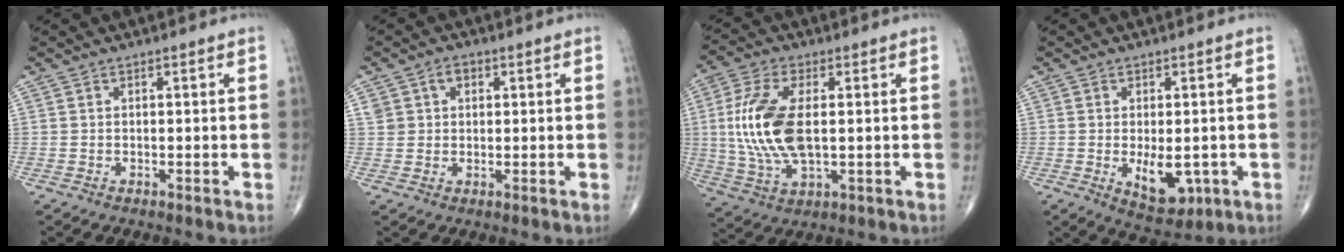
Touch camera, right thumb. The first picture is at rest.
{"total": 3.6, "force": [1.5, 2.9, 1.7], "torque": [-0.011, -0.001, 0.027]}
{"total": 14.3, "force": [0.9, 6.9, 12.5], "torque": [-0.270, -0.004, 0.020]}
{"total": 7.5, "force": [-1.6, 4.0, 6.1], "torque": [-0.068, -0.010, -0.009]}